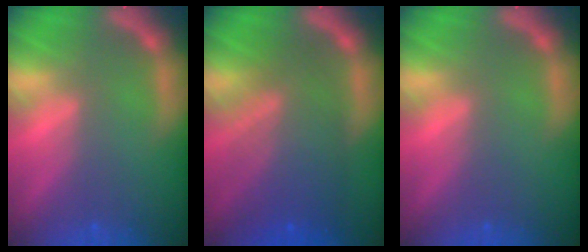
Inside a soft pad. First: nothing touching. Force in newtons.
{"total": 8.5}
{"total": 0.0}